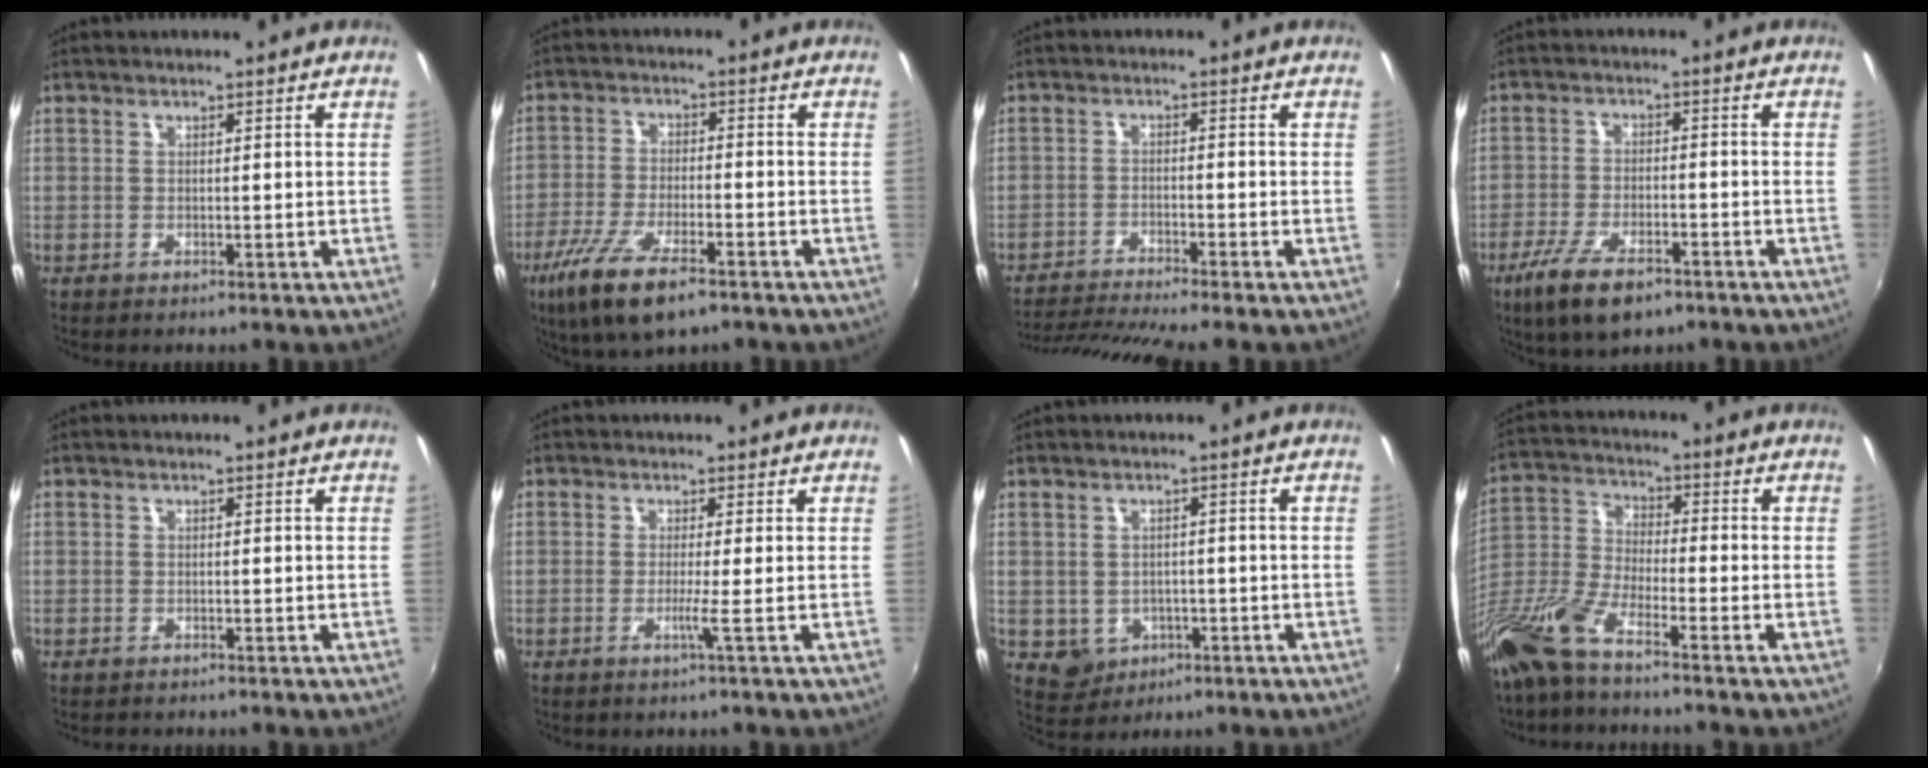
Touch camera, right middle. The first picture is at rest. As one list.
[{"total": 11.9, "force": [-7.5, 3.4, 8.5], "torque": [-0.190, -0.035, -0.141]}, {"total": 9.4, "force": [-8.4, -1.2, 3.9], "torque": [-0.094, -0.023, -0.144]}, {"total": 10.0, "force": [-6.5, 3.5, 6.6], "torque": [-0.155, -0.027, -0.118]}, {"total": 0.7, "force": [-0.6, 0.3, 0.0], "torque": [-0.003, -0.002, -0.010]}, {"total": 1.7, "force": [-0.4, -1.0, 1.4], "torque": [-0.020, -0.012, -0.013]}, {"total": 4.9, "force": [-1.4, 4.4, 1.5], "torque": [-0.042, 0.001, -0.005]}, {"total": 12.8, "force": [-9.5, 2.3, 8.1], "torque": [-0.189, -0.015, -0.200]}]